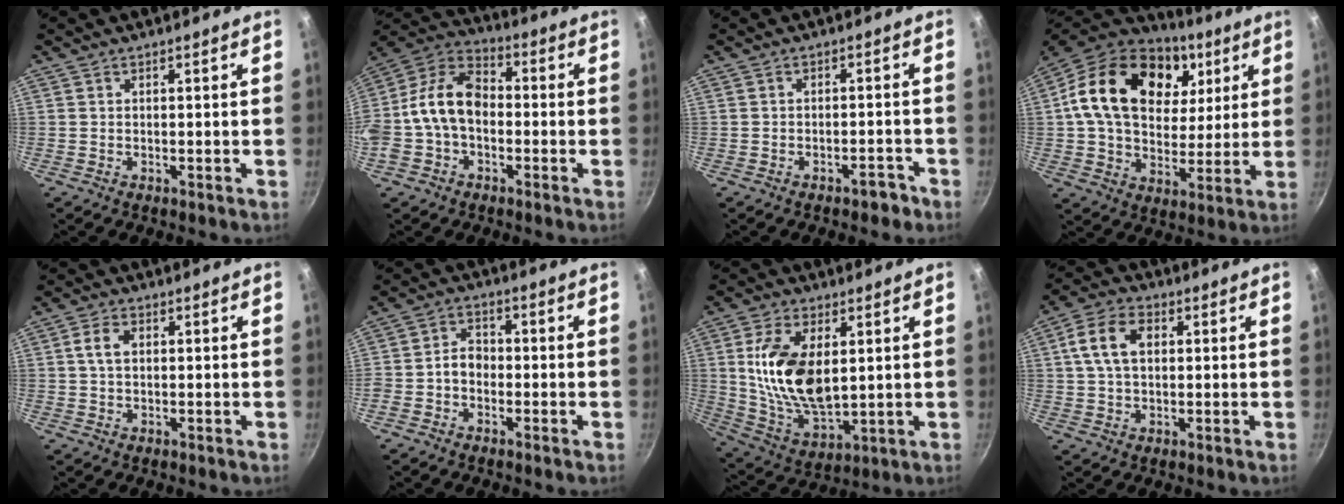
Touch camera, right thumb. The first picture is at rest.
{"total": 13.7, "force": [-1.5, 9.5, 9.8], "torque": [-0.161, 0.046, -0.048]}
{"total": 2.9, "force": [-2.1, 1.4, 1.5], "torque": [-0.007, 0.028, -0.019]}
{"total": 26.0, "force": [8.4, 17.9, 16.9], "torque": [-0.276, -0.006, 0.135]}
{"total": 4.0, "force": [0.8, 2.5, 3.0], "torque": [-0.050, 0.006, 0.012]}
{"total": 4.5, "force": [-1.2, 3.5, 2.5], "torque": [-0.022, 0.020, -0.030]}
{"total": 16.6, "force": [3.1, 9.1, 13.5], "torque": [-0.241, -0.020, 0.070]}
{"total": 9.3, "force": [2.1, 6.1, 6.7], "torque": [-0.117, 0.014, 0.030]}